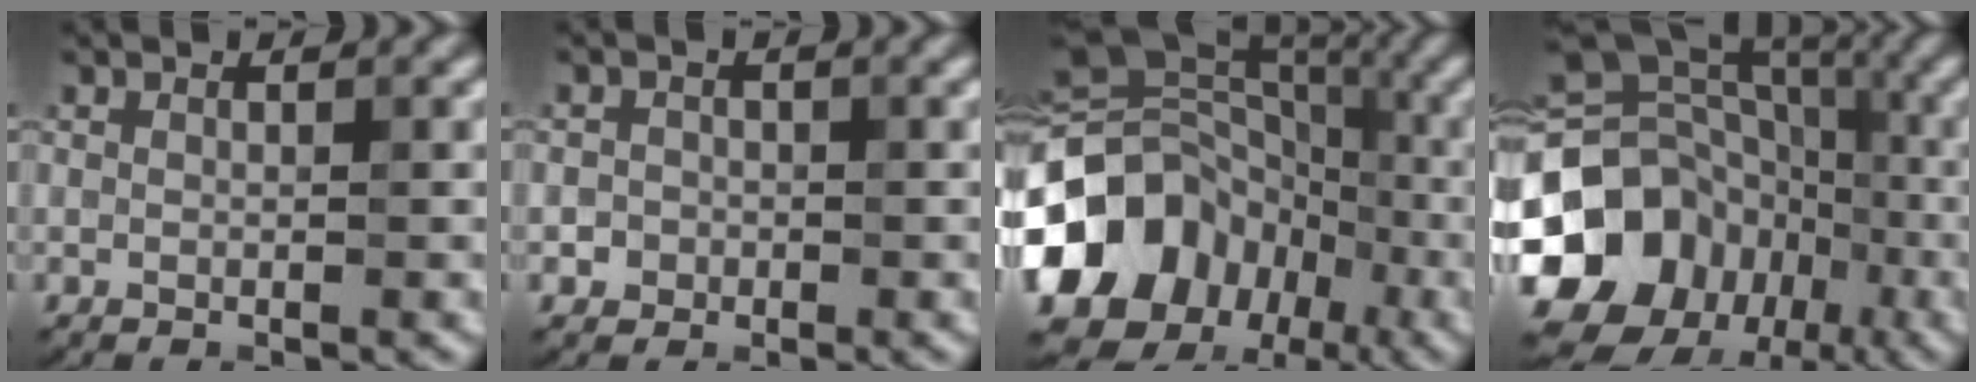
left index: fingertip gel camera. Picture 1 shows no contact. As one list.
[{"total": 1.3, "force": [-0.4, 1.2, 0.1], "torque": [0.019, 0.000, -0.010]}, {"total": 15.2, "force": [-4.2, 12.5, 7.5], "torque": [-0.169, 0.015, -0.093]}, {"total": 20.5, "force": [-7.1, 17.7, 7.4], "torque": [-0.155, -0.016, -0.135]}]